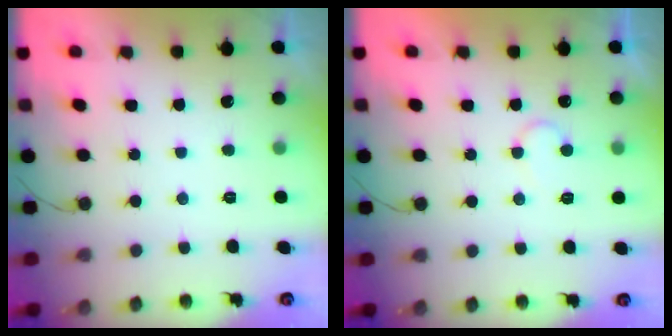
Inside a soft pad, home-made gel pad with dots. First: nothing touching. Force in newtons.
{"total": 6.2, "press": 6.2, "slide": 0.5}